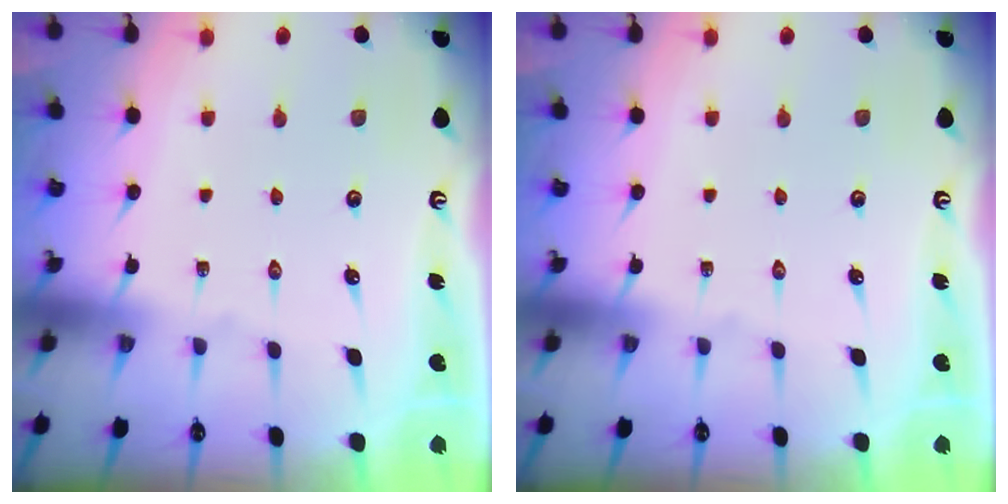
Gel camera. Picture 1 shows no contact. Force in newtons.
{"total": 0.0}